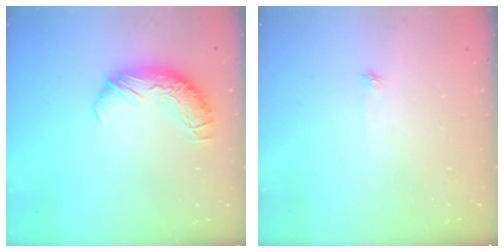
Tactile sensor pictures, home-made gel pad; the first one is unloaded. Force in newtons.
{"total": 8.4, "press": 8.4, "slide": 0.6}